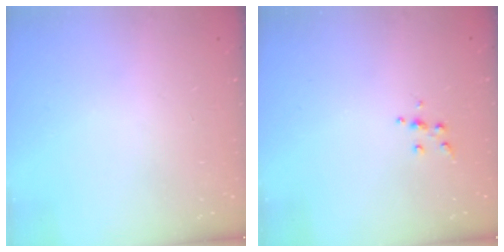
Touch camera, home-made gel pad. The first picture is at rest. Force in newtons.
{"total": 4.8, "press": 4.8, "slide": 0.6}